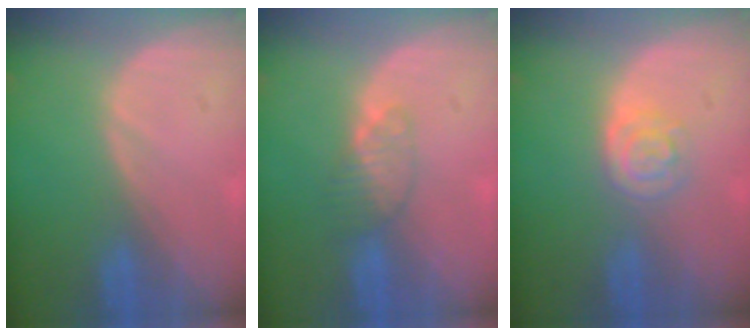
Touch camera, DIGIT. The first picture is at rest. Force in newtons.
{"total": 3.5, "press": 3.2, "slide": 1.4}
{"total": 3.7, "press": 3.6, "slide": 1.0}